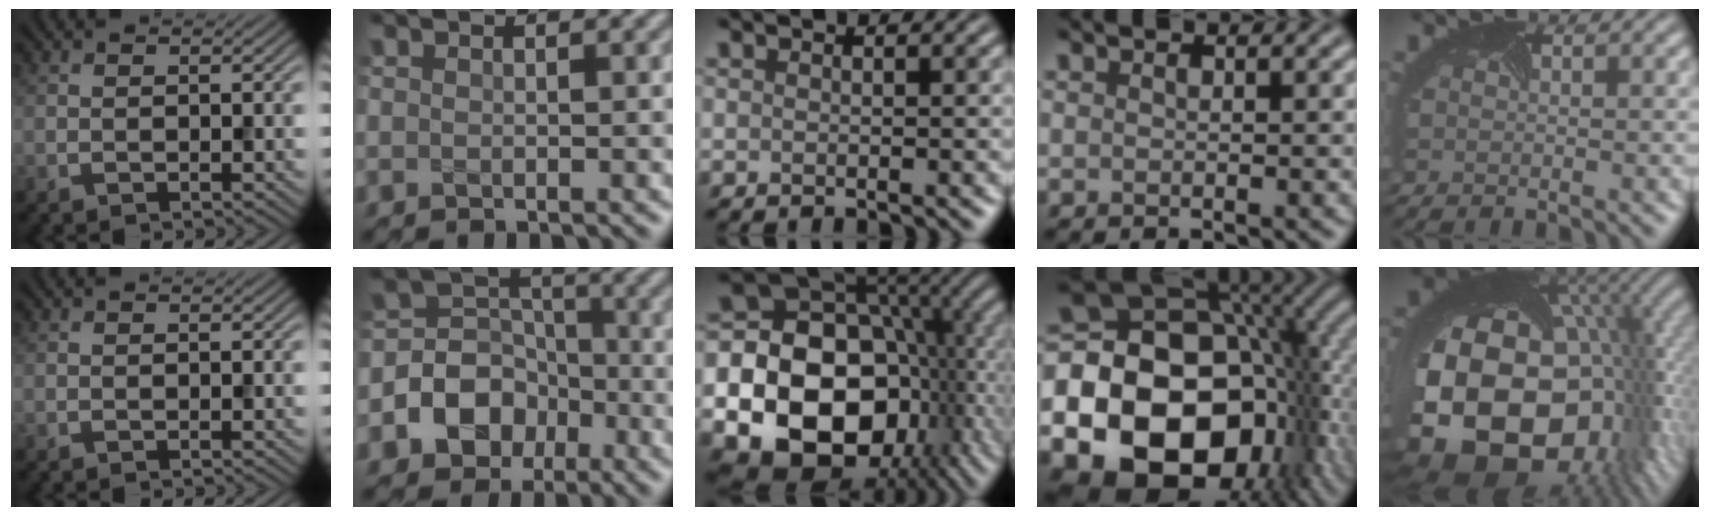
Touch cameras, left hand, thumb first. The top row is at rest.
{"index": {"total": 7.4, "force": [-2.8, 6.3, 2.6], "torque": [-0.034, 0.008, -0.080]}, "middle": {"total": 22.8, "force": [-5.6, 18.6, 11.8], "torque": [-0.214, -0.032, -0.110]}, "ring": {"total": 22.1, "force": [-5.3, 16.8, 13.4], "torque": [-0.238, -0.041, -0.095]}, "little": {"total": 21.3, "force": [-4.4, 15.2, 14.3], "torque": [-0.298, -0.078, -0.039]}}